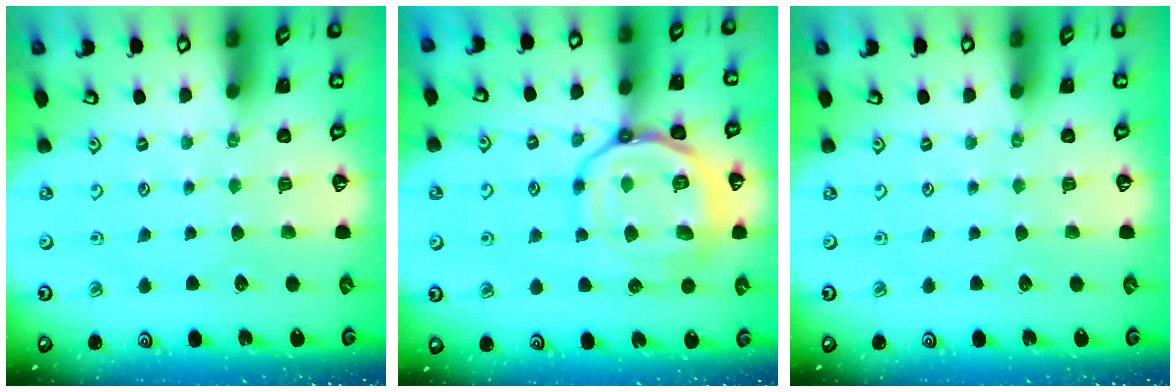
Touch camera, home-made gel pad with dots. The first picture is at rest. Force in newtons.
{"total": 17.9, "press": 17.8, "slide": 1.8}
{"total": 0.0}